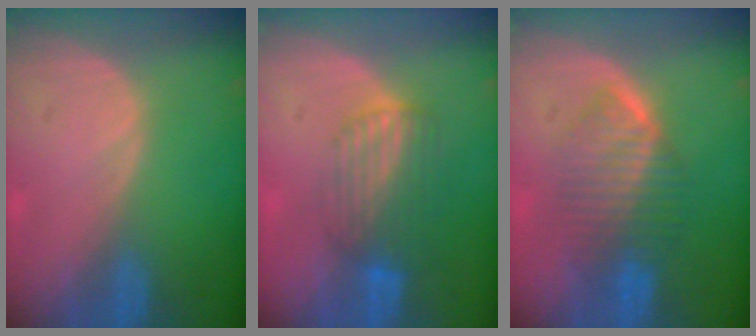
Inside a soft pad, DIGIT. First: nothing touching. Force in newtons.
{"total": 7.0, "press": 5.9, "slide": 3.8}
{"total": 6.4, "press": 6.4, "slide": 0.9}